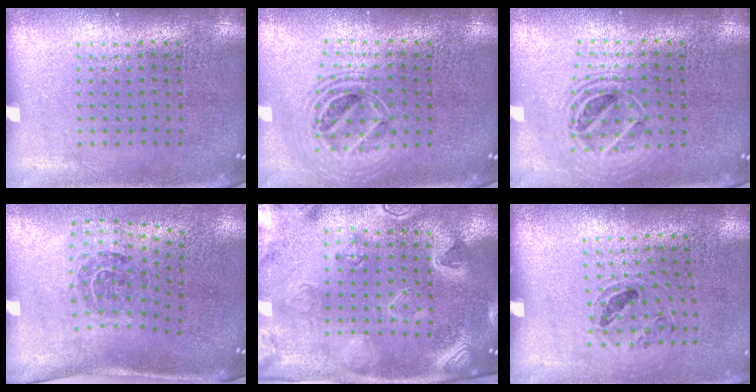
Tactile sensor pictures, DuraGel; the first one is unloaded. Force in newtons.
{"total": 2.0, "press": 1.7, "slide": 1.2}
{"total": 1.7, "press": 1.5, "slide": 0.8}
{"total": 1.7, "press": 1.1, "slide": 1.2}
{"total": 3.1, "press": 3.1, "slide": 0.4}
{"total": 0.9, "press": 0.8, "slide": 0.3}